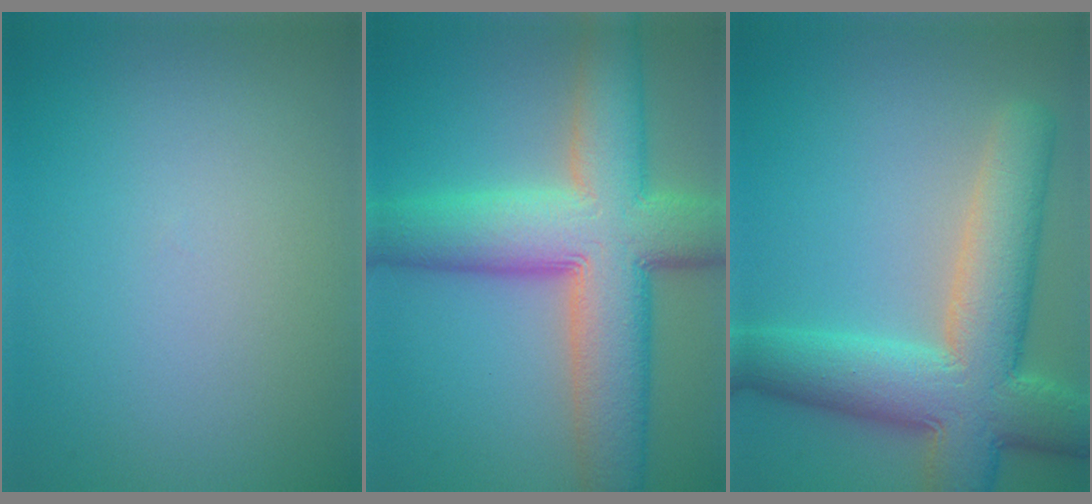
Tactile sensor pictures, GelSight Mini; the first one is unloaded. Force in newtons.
{"total": 12.0, "press": 12.0, "slide": 0.6}
{"total": 10.1, "press": 10.1, "slide": 0.8}